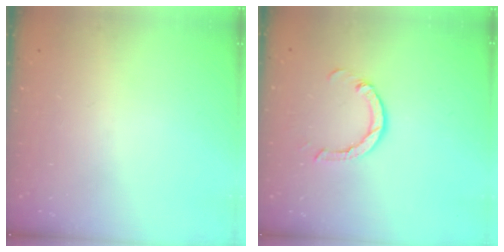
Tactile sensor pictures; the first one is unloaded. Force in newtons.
{"total": 3.6, "press": 3.6, "slide": 0.2}